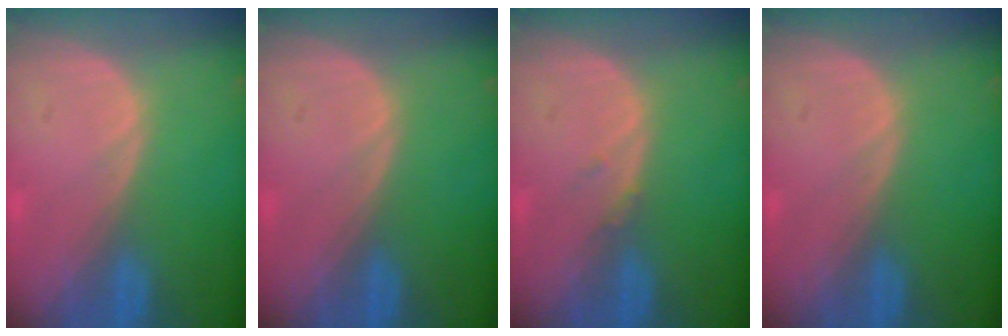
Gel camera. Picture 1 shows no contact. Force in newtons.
{"total": 0.0}
{"total": 0.8, "press": 0.8, "slide": 0.1}
{"total": 0.0}